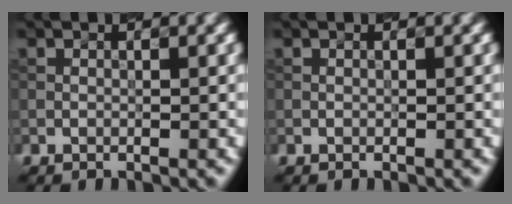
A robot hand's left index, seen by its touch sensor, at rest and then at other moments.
{"total": 0.0}